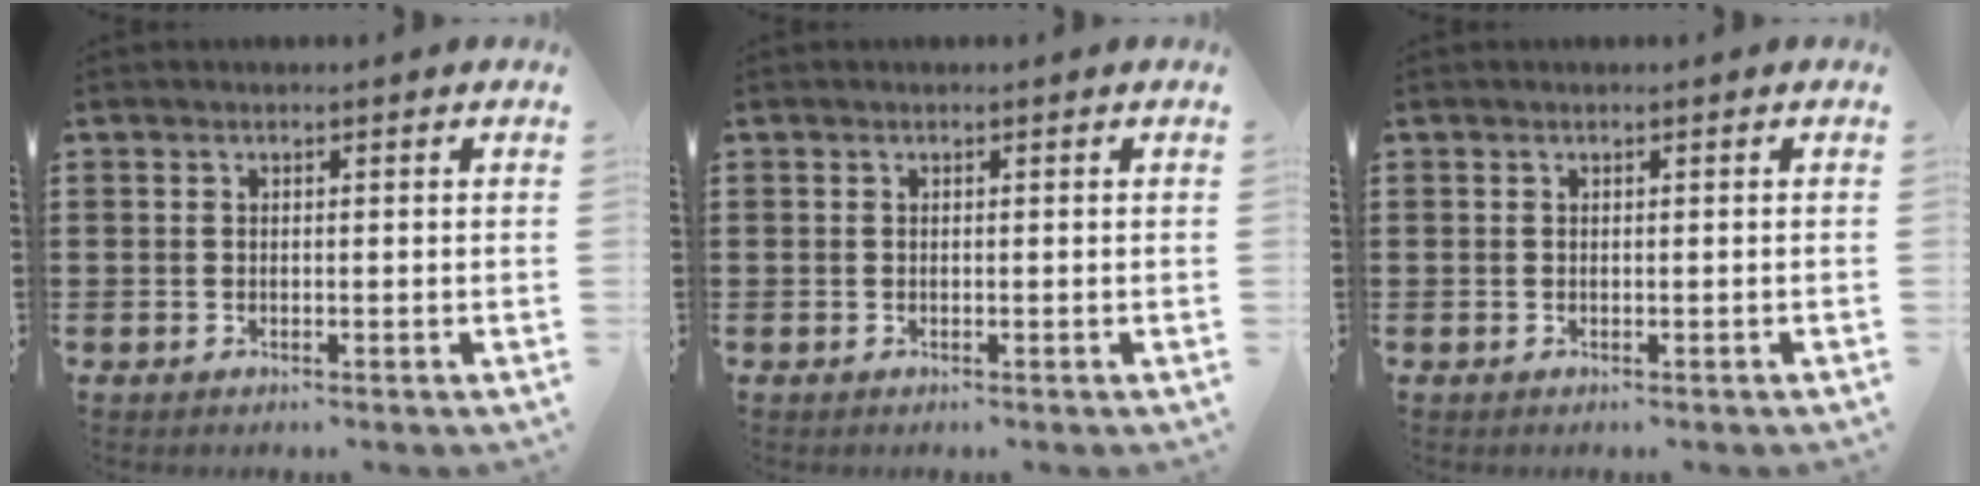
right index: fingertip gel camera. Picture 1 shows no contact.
{"total": 0.0}
{"total": 0.0}